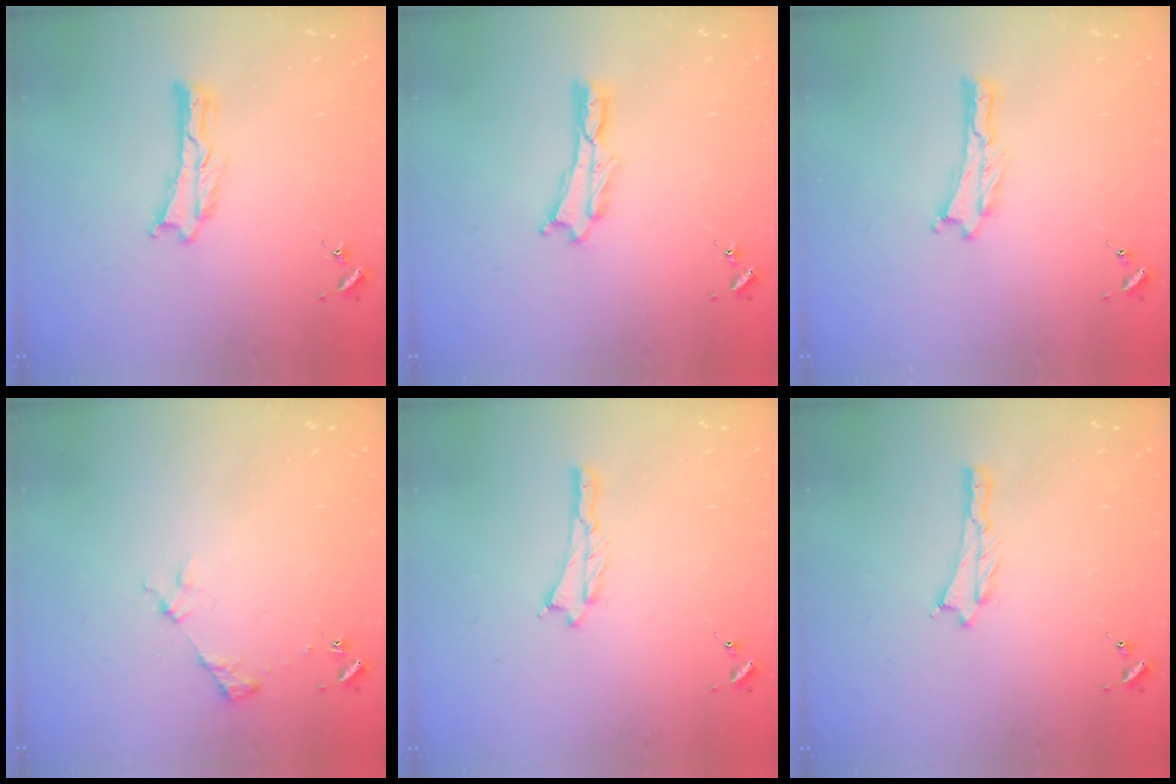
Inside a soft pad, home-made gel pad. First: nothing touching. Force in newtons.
{"total": 0.0}
{"total": 0.0}
{"total": 2.9, "press": 2.9, "slide": 0.4}
{"total": 0.0}
{"total": 0.0}